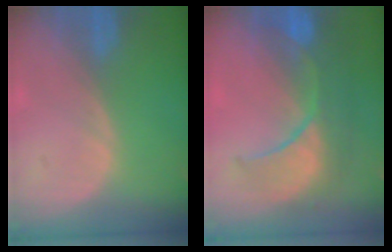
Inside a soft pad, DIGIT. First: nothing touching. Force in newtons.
{"total": 10.5, "press": 9.2, "slide": 5.0}